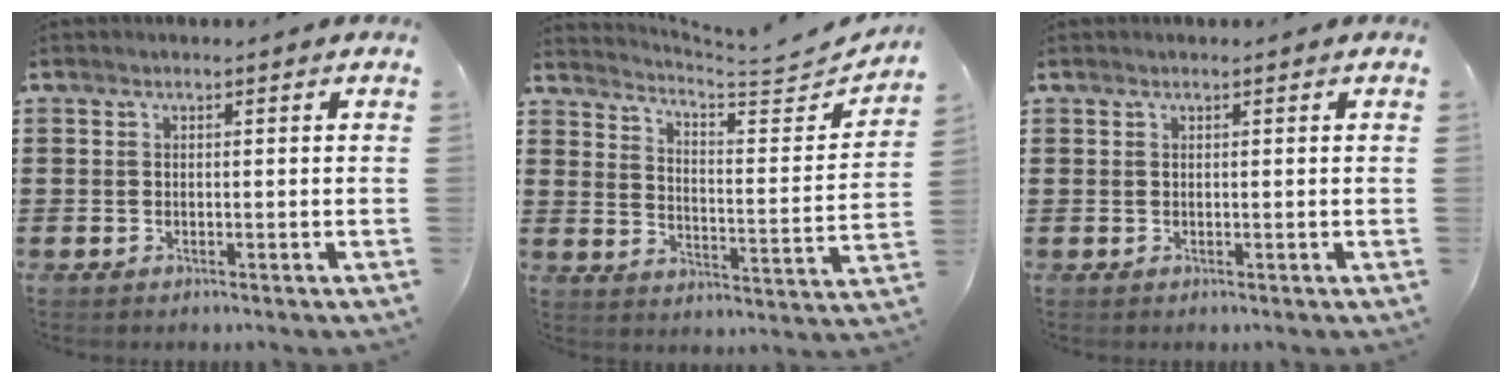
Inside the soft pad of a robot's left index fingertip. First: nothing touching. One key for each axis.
{"total": 4.0, "fx": 3.8, "fy": -0.4, "fz": 1.4, "tx": -0.041, "ty": -0.039, "tz": 0.054}
{"total": 0.0}